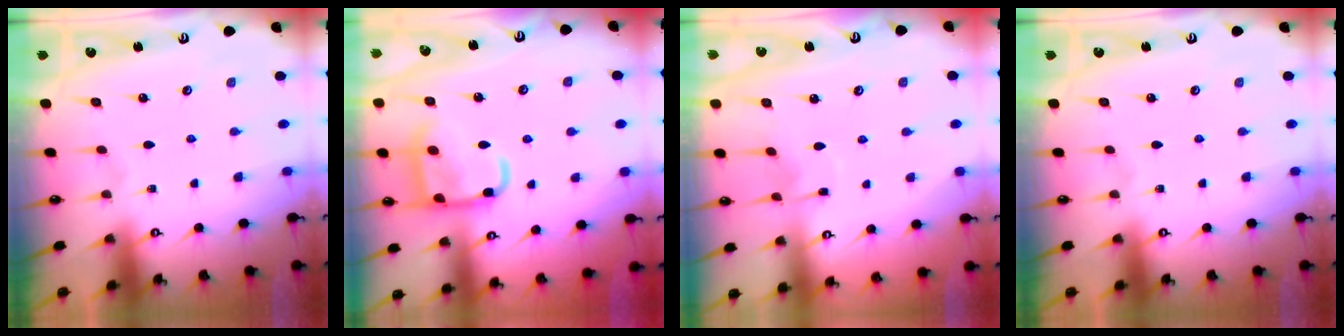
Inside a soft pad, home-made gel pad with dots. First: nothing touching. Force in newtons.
{"total": 12.6, "press": 12.6, "slide": 0.9}
{"total": 3.2, "press": 3.2, "slide": 0.4}
{"total": 0.0}